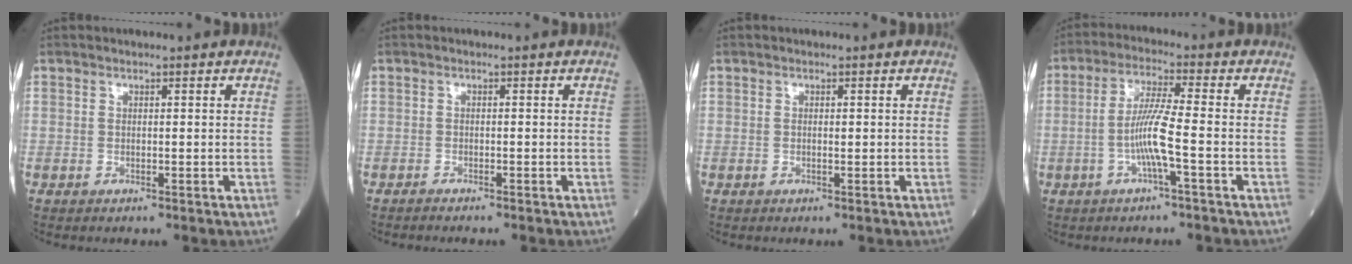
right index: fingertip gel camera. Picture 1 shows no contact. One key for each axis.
{"total": 1.5, "fx": -1.4, "fy": -0.1, "fz": 0.4, "tx": -0.004, "ty": 0.000, "tz": -0.019}
{"total": 0.6, "fx": 0.0, "fy": 0.1, "fz": 0.6, "tx": -0.013, "ty": 0.000, "tz": 0.000}
{"total": 6.7, "fx": -1.8, "fy": -0.4, "fz": 6.5, "tx": -0.132, "ty": 0.003, "tz": -0.038}